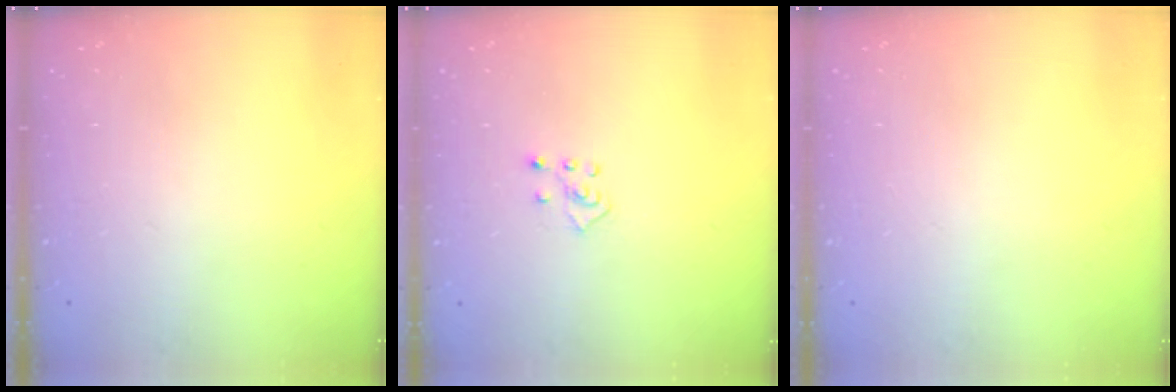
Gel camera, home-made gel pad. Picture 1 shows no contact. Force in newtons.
{"total": 2.3, "press": 2.3, "slide": 0.5}
{"total": 0.0}